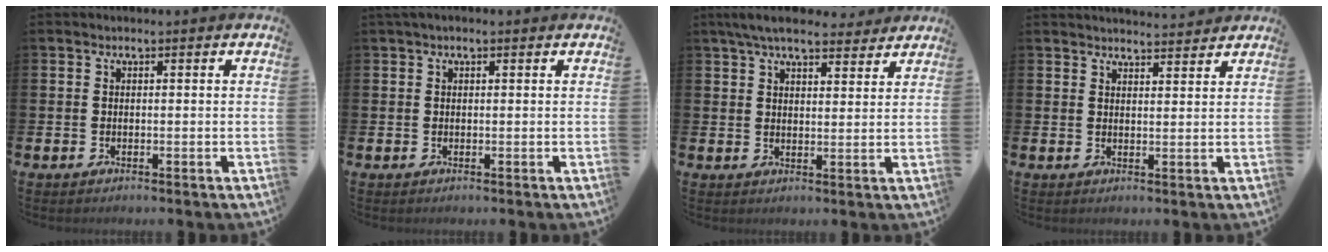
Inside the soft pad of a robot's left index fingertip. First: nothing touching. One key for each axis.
{"total": 0.8, "fx": 0.4, "fy": 0.3, "fz": 0.5, "tx": -0.011, "ty": 0.005, "tz": 0.007}
{"total": 6.3, "fx": 5.7, "fy": 1.4, "fz": 2.2, "tx": -0.050, "ty": -0.018, "tz": 0.103}
{"total": 3.2, "fx": 3.2, "fy": 0.0, "fz": 0.0, "tx": -0.008, "ty": -0.018, "tz": 0.058}